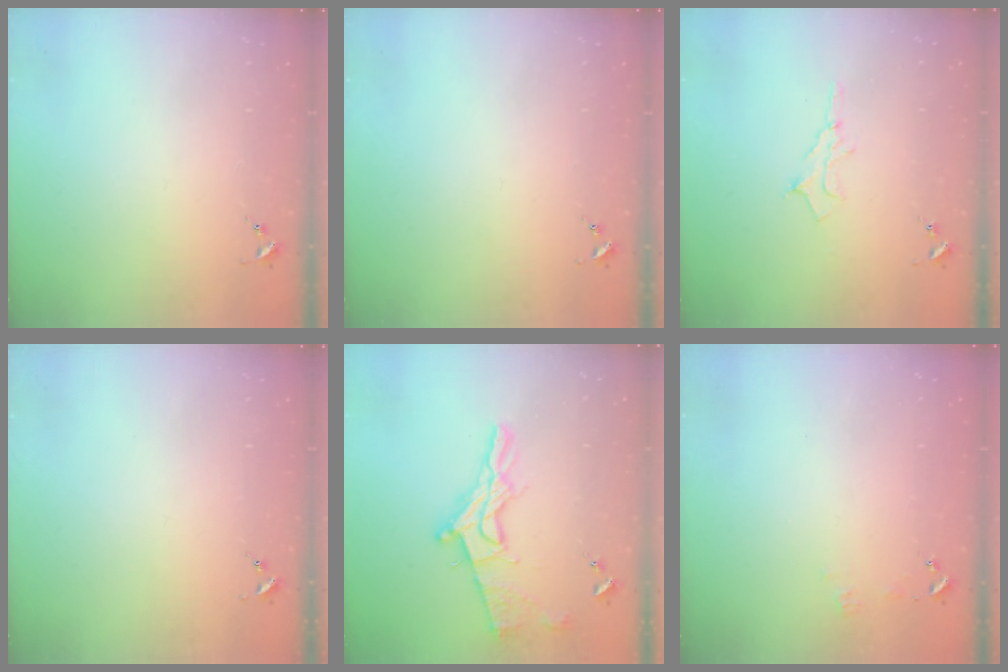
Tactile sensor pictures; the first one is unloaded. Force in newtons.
{"total": 0.0}
{"total": 6.2, "press": 6.1, "slide": 0.8}
{"total": 0.0}
{"total": 15.6, "press": 15.5, "slide": 1.6}
{"total": 4.2, "press": 4.2, "slide": 0.5}